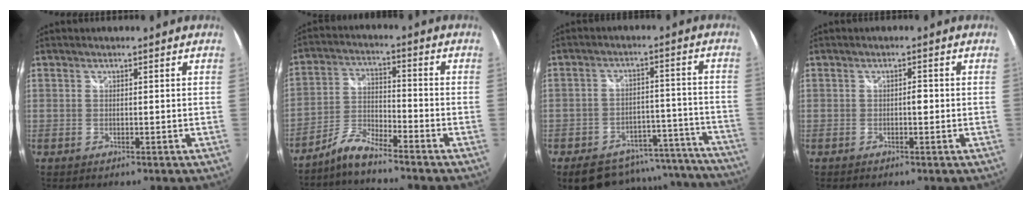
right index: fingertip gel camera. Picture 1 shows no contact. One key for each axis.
{"total": 5.9, "fx": -5.4, "fy": 0.1, "fz": 2.3, "tx": -0.057, "ty": 0.014, "tz": -0.114}
{"total": 19.7, "fx": -17.4, "fy": 8.0, "fz": 4.7, "tx": -0.084, "ty": 0.067, "tz": -0.210}
{"total": 1.0, "fx": -0.2, "fy": 0.5, "fz": 0.8, "tx": -0.012, "ty": 0.006, "tz": -0.001}